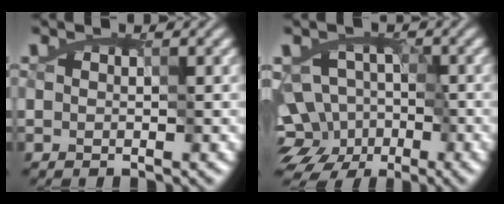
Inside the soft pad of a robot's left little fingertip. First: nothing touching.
{"total": 8.4, "force": [-4.1, 6.6, 3.2], "torque": [-0.021, 0.002, -0.091]}